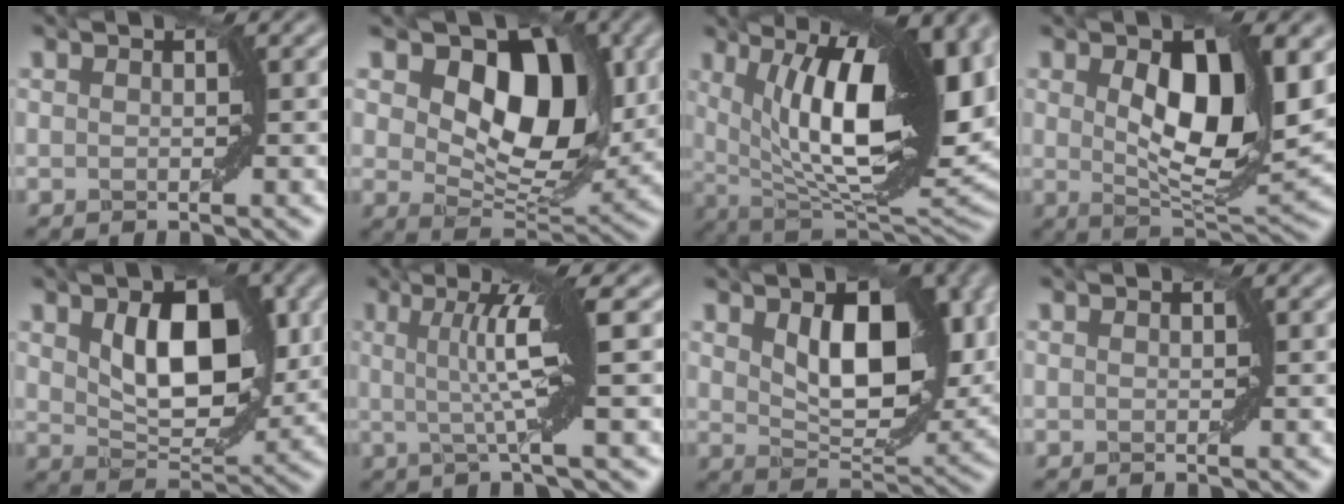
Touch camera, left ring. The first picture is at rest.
{"total": 9.9, "force": [3.3, 6.2, 7.0], "torque": [-0.110, -0.009, 0.049]}
{"total": 17.0, "force": [4.5, 6.5, 15.1], "torque": [-0.224, 0.005, 0.073]}
{"total": 9.2, "force": [1.6, 4.0, 8.1], "torque": [-0.132, -0.006, 0.032]}
{"total": 8.4, "force": [2.0, 4.5, 6.7], "torque": [-0.114, -0.005, 0.040]}
{"total": 5.7, "force": [0.7, 0.5, 5.7], "torque": [-0.100, 0.004, 0.012]}
{"total": 9.8, "force": [2.6, 5.3, 7.8], "torque": [-0.123, -0.007, 0.047]}
{"total": 0.0}